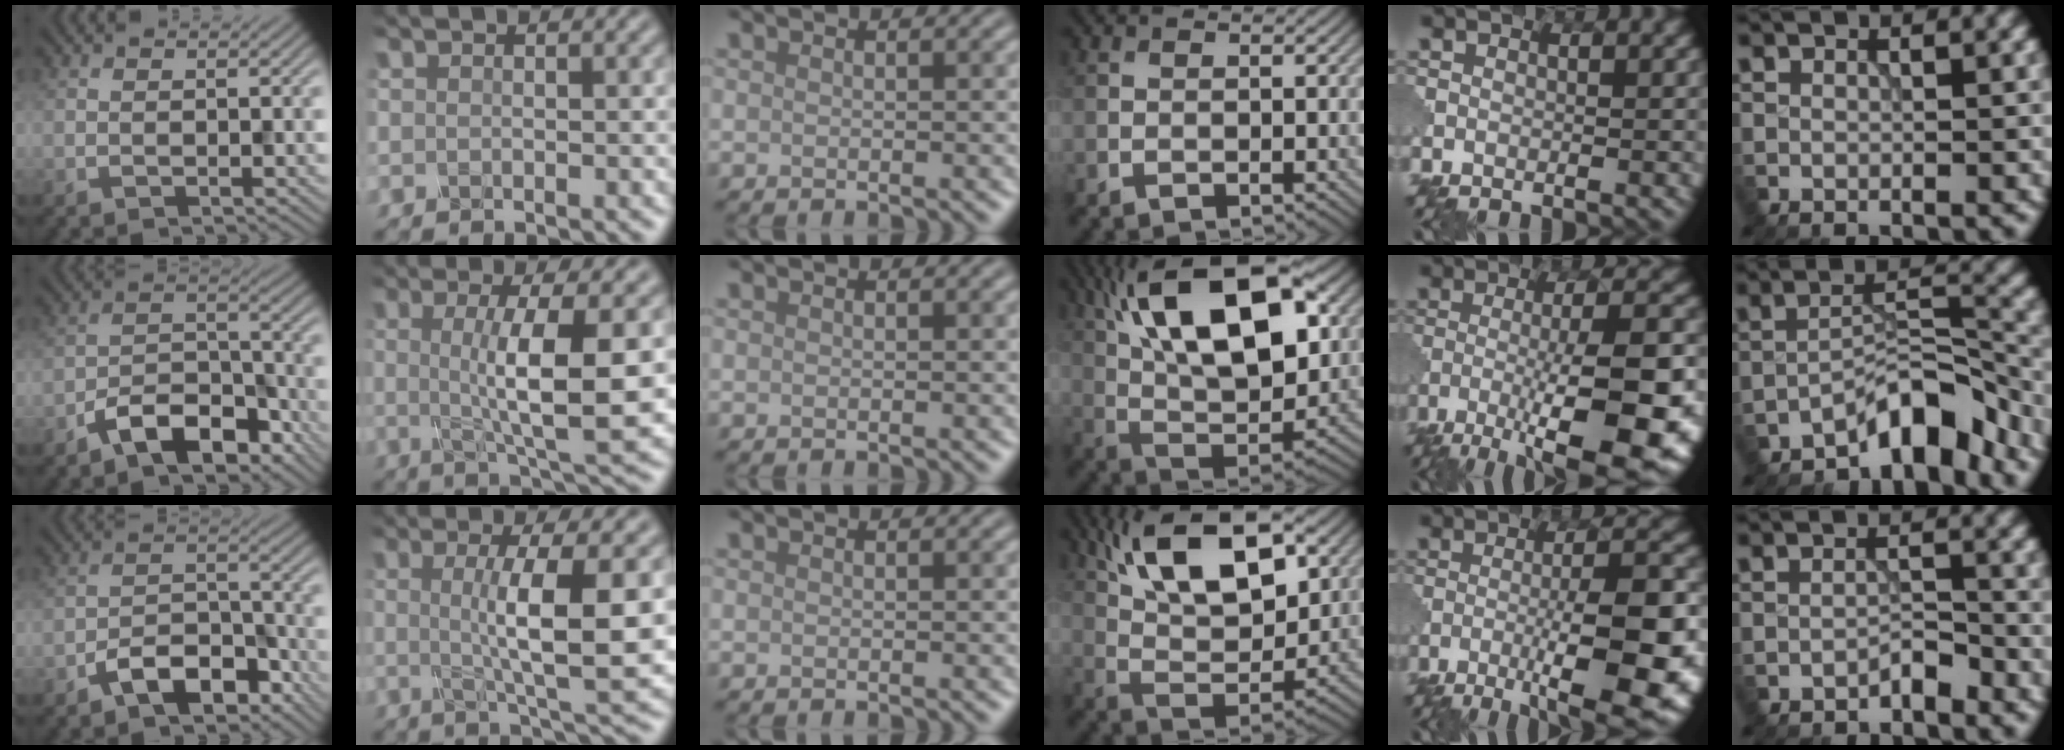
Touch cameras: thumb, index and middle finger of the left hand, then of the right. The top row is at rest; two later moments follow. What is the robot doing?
{"motion": "disassemble", "object": "glue stick"}